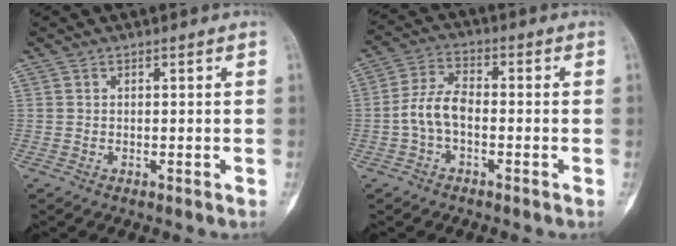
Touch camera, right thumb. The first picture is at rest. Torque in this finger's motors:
{"motor_torque": [0.86, 0.87, 0.09, -0.11, 0.22]}